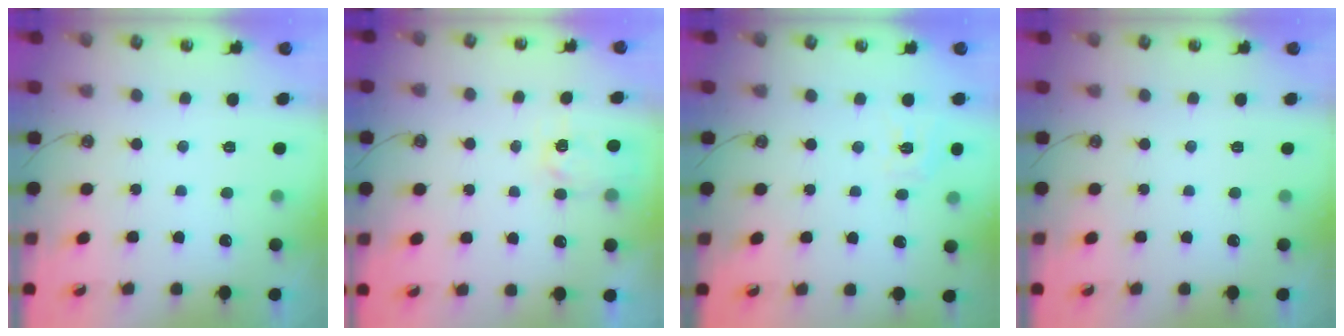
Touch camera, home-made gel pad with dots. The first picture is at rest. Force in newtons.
{"total": 3.5, "press": 3.4, "slide": 0.5}
{"total": 6.5, "press": 6.5, "slide": 0.7}
{"total": 0.0}